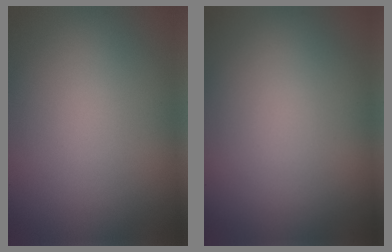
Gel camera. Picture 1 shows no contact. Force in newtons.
{"total": 0.0}